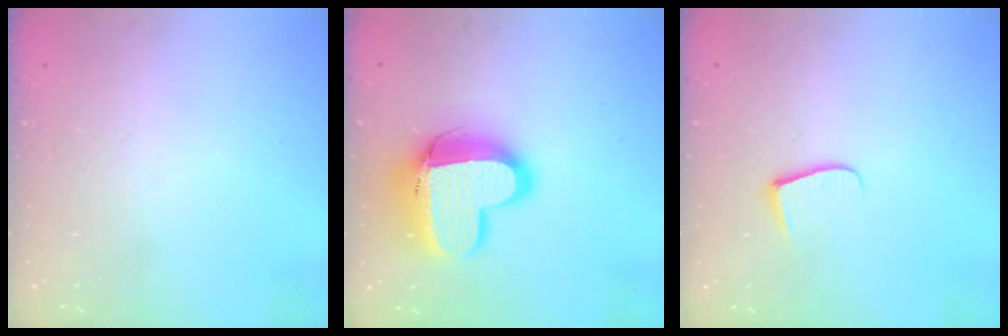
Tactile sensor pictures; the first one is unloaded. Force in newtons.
{"total": 16.0, "press": 16.0, "slide": 1.1}
{"total": 7.7, "press": 7.7, "slide": 0.6}